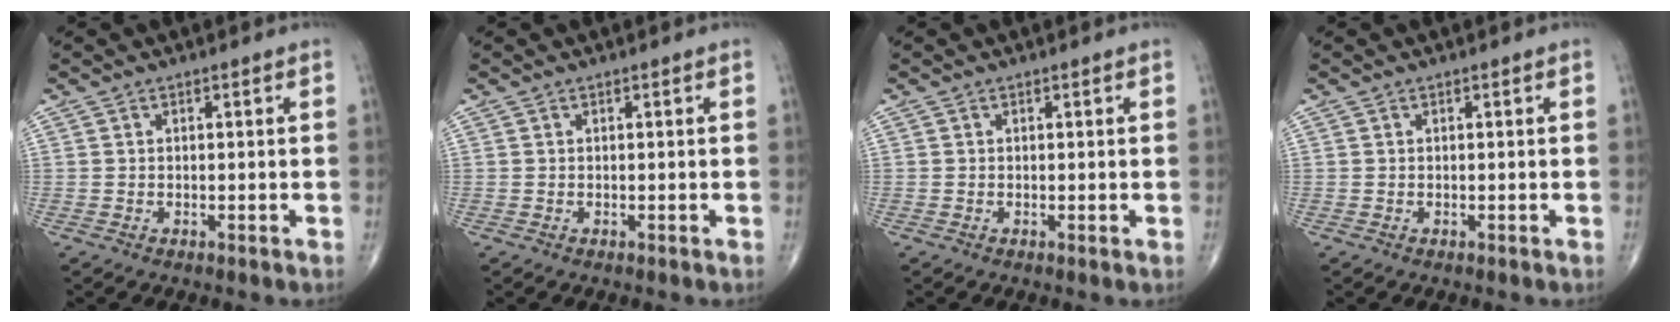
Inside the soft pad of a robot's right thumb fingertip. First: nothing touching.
{"total": 0.0}
{"total": 0.0}
{"total": 0.0}